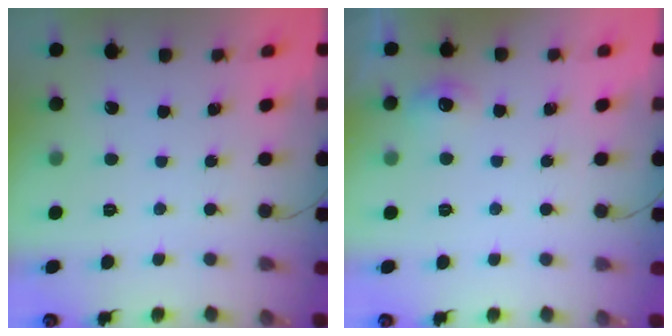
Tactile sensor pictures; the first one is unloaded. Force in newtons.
{"total": 6.4, "press": 6.3, "slide": 1.5}